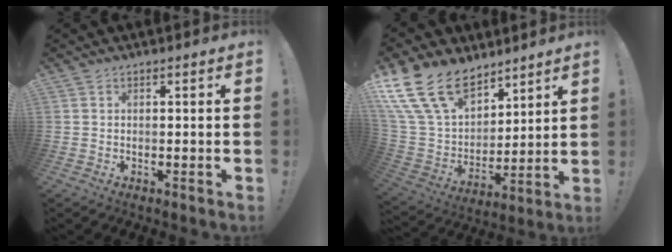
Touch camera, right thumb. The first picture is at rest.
{"total": 20.4, "force": [13.1, 12.1, 9.8], "torque": [-0.206, -0.077, 0.258]}